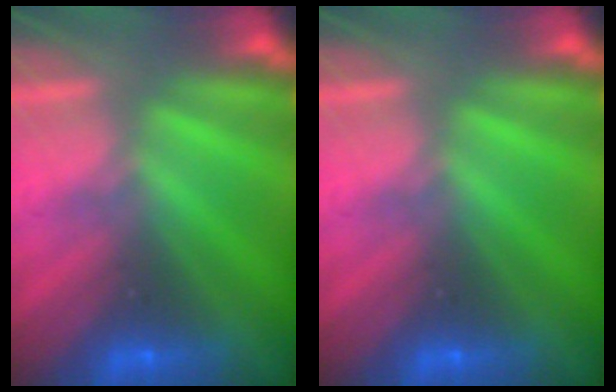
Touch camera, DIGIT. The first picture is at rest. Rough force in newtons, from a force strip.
{"total": 0.0}